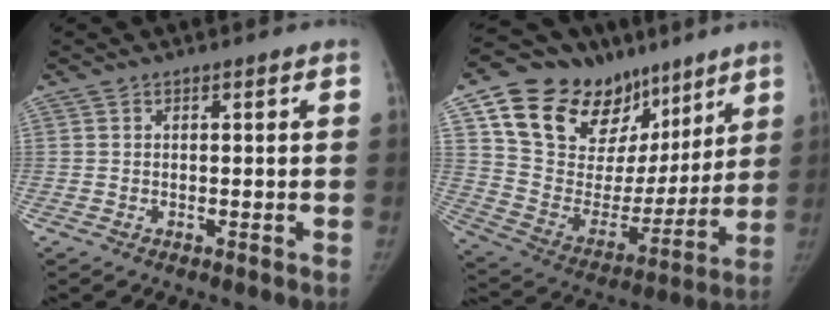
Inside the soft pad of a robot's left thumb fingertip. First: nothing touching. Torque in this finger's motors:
{"motor_torque": [1.06, 1.07, 1.41, -1.36, 0.07]}